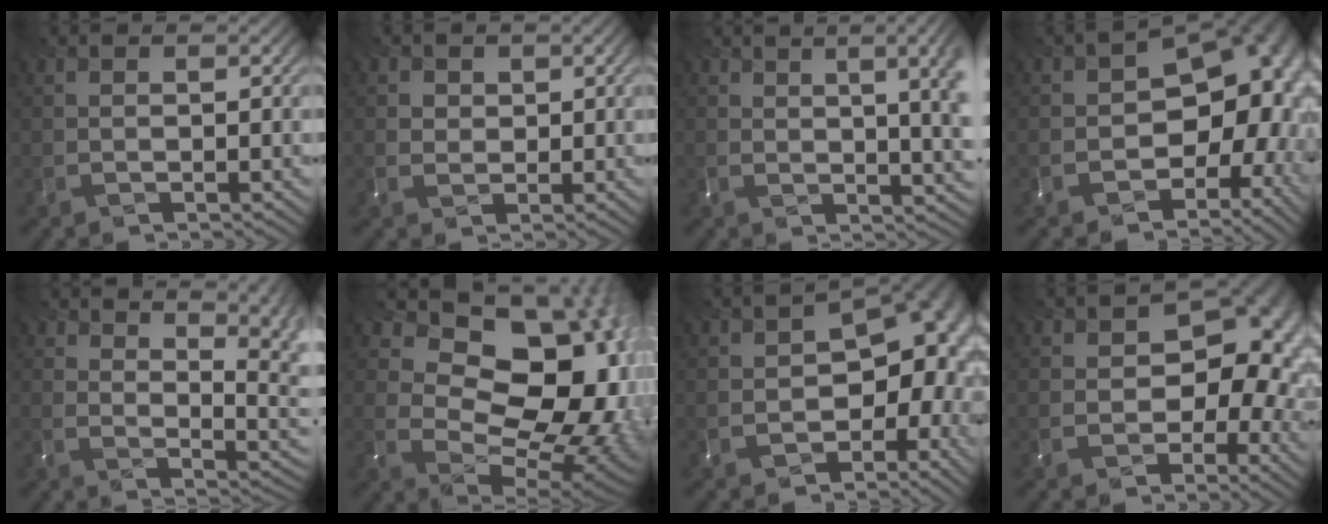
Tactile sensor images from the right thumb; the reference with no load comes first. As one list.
[{"total": 1.6, "force": [0.0, 0.9, -1.3], "torque": [0.005, -0.013, 0.032]}, {"total": 10.0, "force": [2.8, 4.1, 8.7], "torque": [-0.117, 0.026, 0.052]}, {"total": 12.8, "force": [-2.5, 9.2, 8.5], "torque": [-0.118, -0.033, -0.017]}, {"total": 11.1, "force": [6.3, 4.4, 7.9], "torque": [-0.132, 0.003, 0.109]}, {"total": 17.3, "force": [3.4, 12.0, 11.9], "torque": [-0.163, 0.013, 0.099]}, {"total": 12.7, "force": [-3.3, 8.3, 9.0], "torque": [-0.114, -0.026, -0.029]}, {"total": 12.2, "force": [-0.4, 8.9, 8.4], "torque": [-0.110, -0.028, 0.025]}]